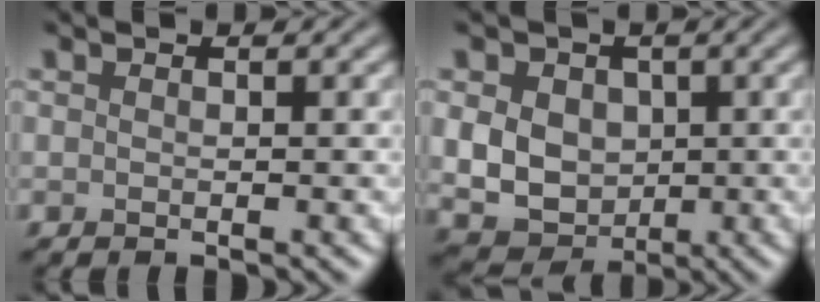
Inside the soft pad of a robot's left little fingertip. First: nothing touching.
{"total": 6.9, "force": [0.5, 5.7, 3.8], "torque": [-0.061, 0.007, -0.001]}